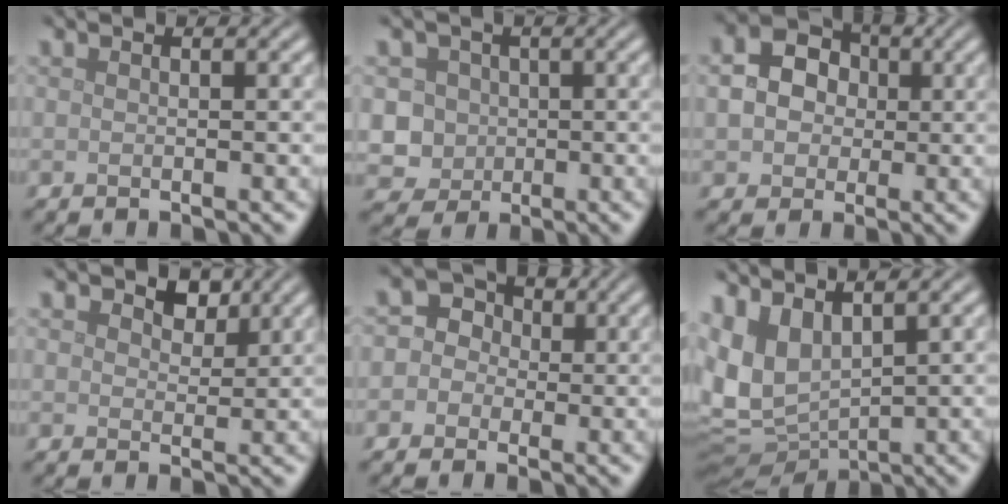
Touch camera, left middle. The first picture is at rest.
{"total": 5.1, "force": [0.0, 4.9, 1.6], "torque": [-0.018, 0.019, -0.009]}
{"total": 5.3, "force": [0.6, 4.4, 2.9], "torque": [-0.056, 0.014, -0.005]}
{"total": 2.1, "force": [1.5, 1.2, 1.0], "torque": [-0.015, -0.004, 0.018]}
{"total": 3.5, "force": [0.2, 3.3, 1.2], "torque": [0.000, 0.017, -0.022]}
{"total": 8.0, "force": [1.7, 5.2, 5.8], "torque": [-0.137, -0.012, 0.049]}